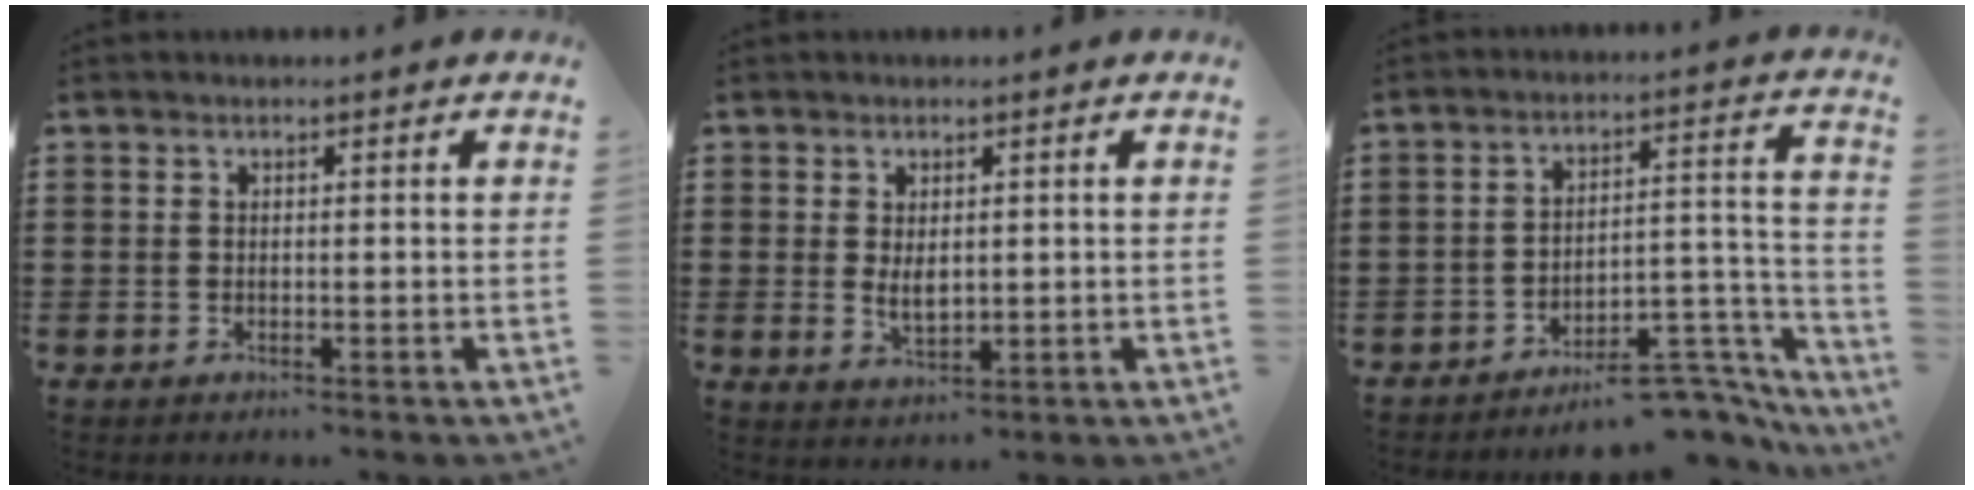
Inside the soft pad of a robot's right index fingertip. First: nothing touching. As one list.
[{"total": 2.8, "force": [0.4, 1.5, 2.4], "torque": [-0.039, 0.001, 0.006]}, {"total": 7.7, "force": [-6.6, 2.0, 3.2], "torque": [-0.035, 0.018, -0.125]}]